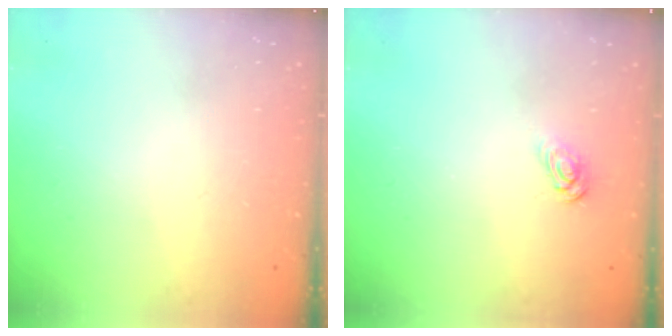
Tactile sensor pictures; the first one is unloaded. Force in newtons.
{"total": 3.4, "press": 3.4, "slide": 0.3}